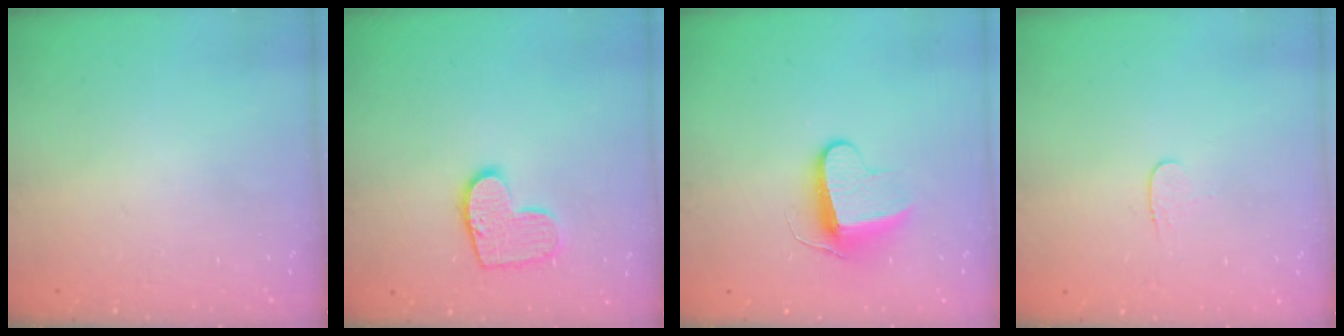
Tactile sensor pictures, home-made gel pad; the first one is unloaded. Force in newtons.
{"total": 10.2, "press": 10.2, "slide": 0.2}
{"total": 9.0, "press": 9.0, "slide": 0.2}
{"total": 3.5, "press": 3.5, "slide": 0.4}